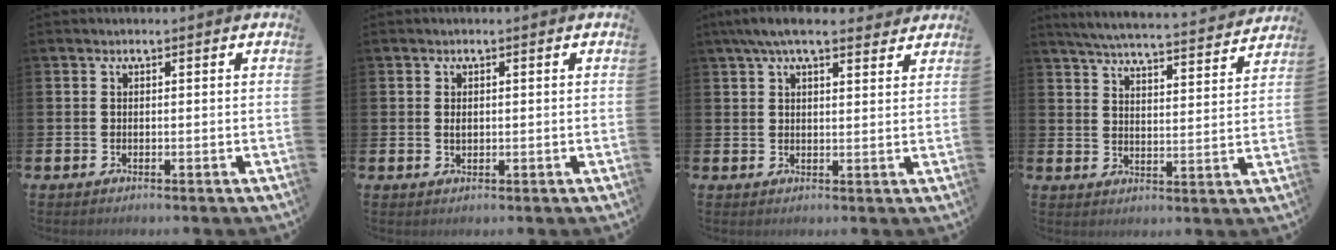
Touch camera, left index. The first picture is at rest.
{"total": 0.9, "force": [0.2, 0.5, 0.7], "torque": [-0.001, -0.001, 0.000]}
{"total": 5.5, "force": [4.7, 1.3, 2.6], "torque": [-0.061, -0.010, 0.085]}
{"total": 5.9, "force": [5.7, 0.1, 1.4], "torque": [-0.046, -0.045, 0.097]}